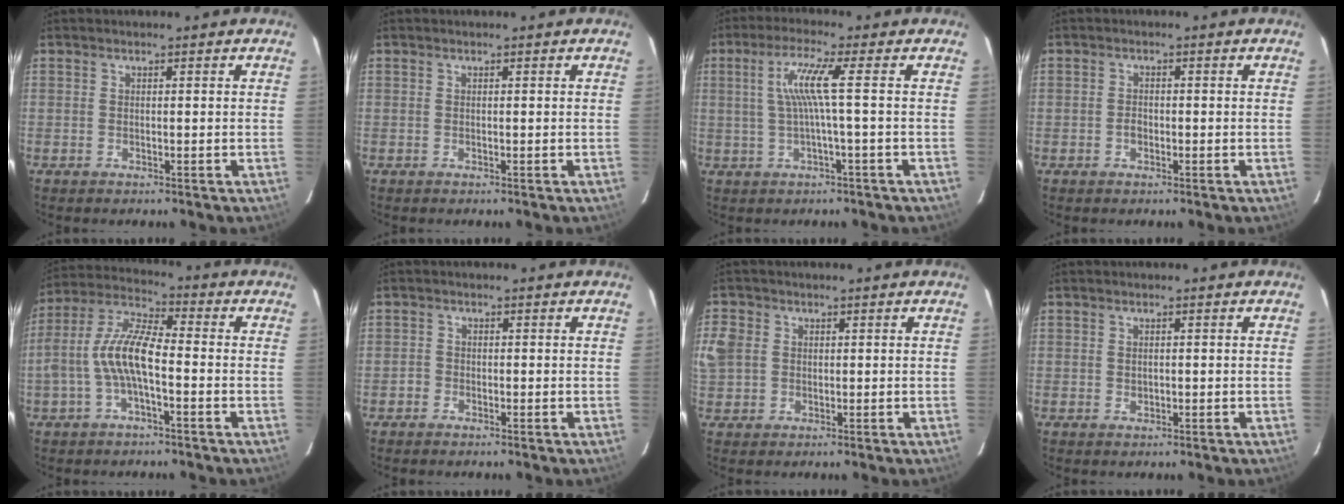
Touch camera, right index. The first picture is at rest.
{"total": 0.0}
{"total": 5.9, "force": [0.2, -1.2, 5.8], "torque": [-0.115, 0.001, 0.010]}
{"total": 1.5, "force": [-0.6, 1.2, 0.7], "torque": [-0.011, 0.004, -0.009]}
{"total": 10.2, "force": [-2.4, 3.1, 9.5], "torque": [-0.206, 0.013, -0.045]}
{"total": 1.5, "force": [-0.9, 1.1, 0.0], "torque": [0.000, 0.006, -0.018]}
{"total": 7.4, "force": [0.5, 6.6, 3.3], "torque": [-0.089, 0.013, 0.011]}
{"total": 0.8, "force": [0.1, 0.7, 0.4], "torque": [-0.005, 0.001, 0.003]}